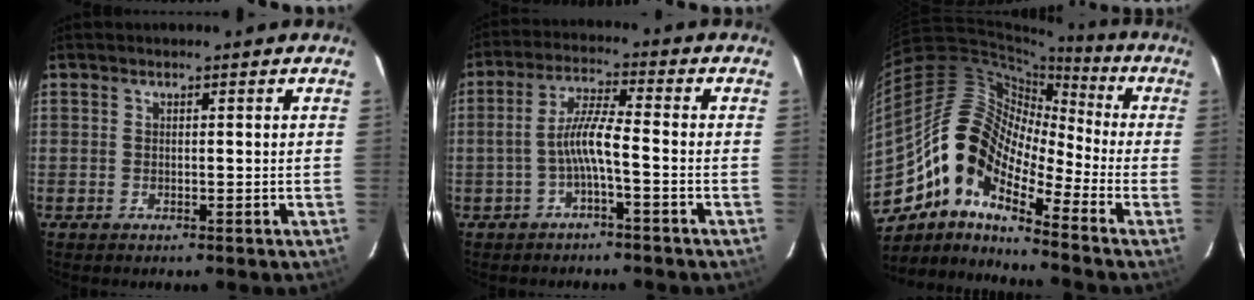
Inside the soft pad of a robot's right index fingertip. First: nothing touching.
{"total": 5.7, "force": [-2.2, 0.2, 5.2], "torque": [-0.116, 0.012, -0.039]}
{"total": 14.5, "force": [-8.2, 6.3, 10.2], "torque": [-0.167, 0.011, -0.176]}